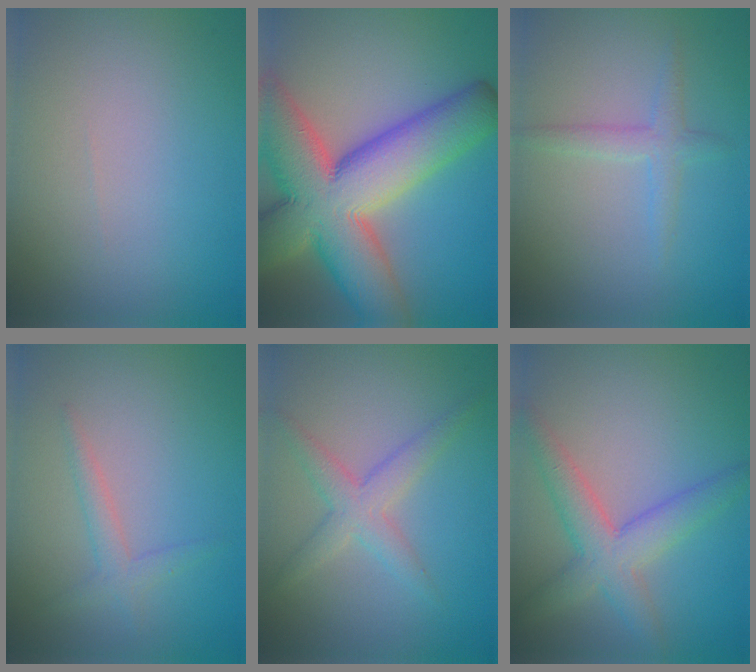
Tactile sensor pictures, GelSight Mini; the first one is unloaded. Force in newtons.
{"total": 14.8, "press": 14.8, "slide": 0.9}
{"total": 1.9, "press": 1.9, "slide": 0.2}
{"total": 1.6, "press": 1.6, "slide": 0.0}
{"total": 2.9, "press": 2.9, "slide": 0.1}
{"total": 4.5, "press": 4.5, "slide": 0.2}